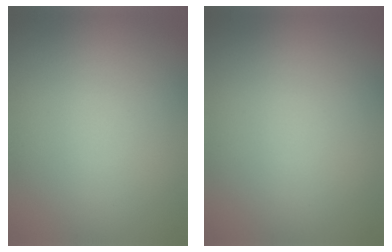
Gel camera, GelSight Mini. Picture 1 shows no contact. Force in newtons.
{"total": 0.0}